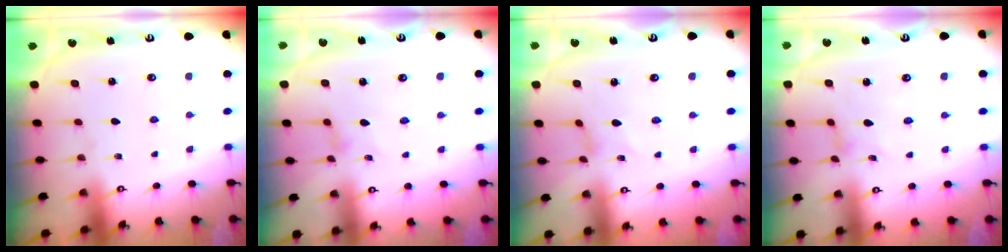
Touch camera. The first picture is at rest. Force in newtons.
{"total": 2.0, "press": 2.0, "slide": 0.4}
{"total": 0.0}
{"total": 1.0, "press": 0.9, "slide": 0.2}